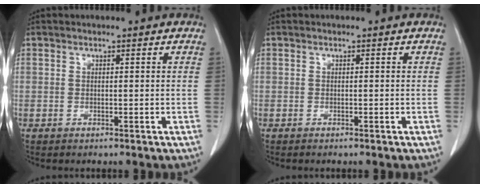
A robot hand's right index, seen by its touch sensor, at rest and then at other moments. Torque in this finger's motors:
{"motor_torque": [-0.01, 0.02, -0.01, 0.02]}